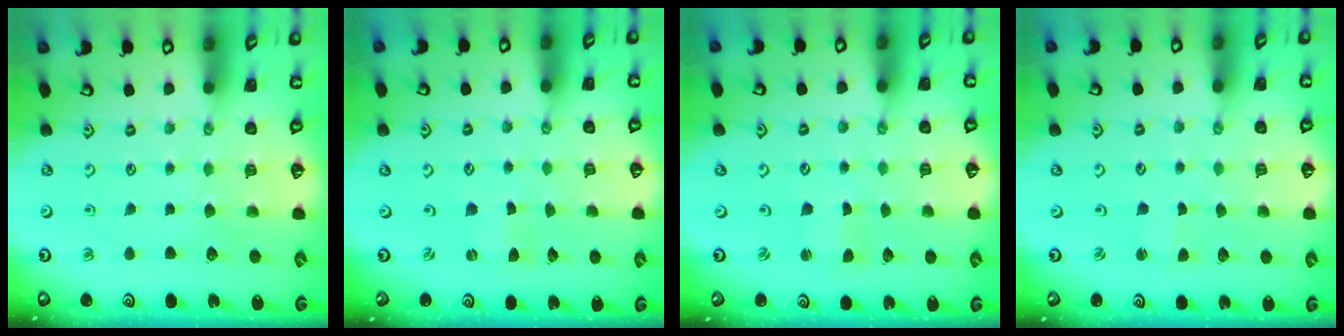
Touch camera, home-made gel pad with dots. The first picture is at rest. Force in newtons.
{"total": 0.0}
{"total": 0.9, "press": 0.9, "slide": 0.1}
{"total": 0.8, "press": 0.7, "slide": 0.3}